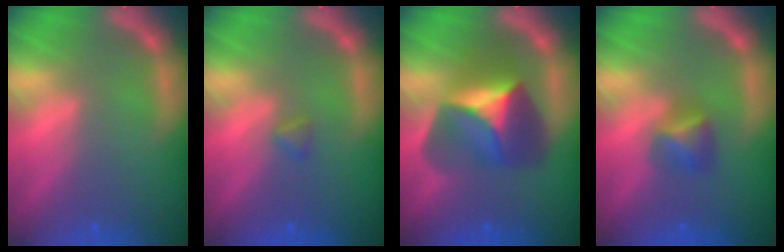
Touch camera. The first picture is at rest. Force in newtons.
{"total": 0.9}
{"total": 7.4}
{"total": 2.4}